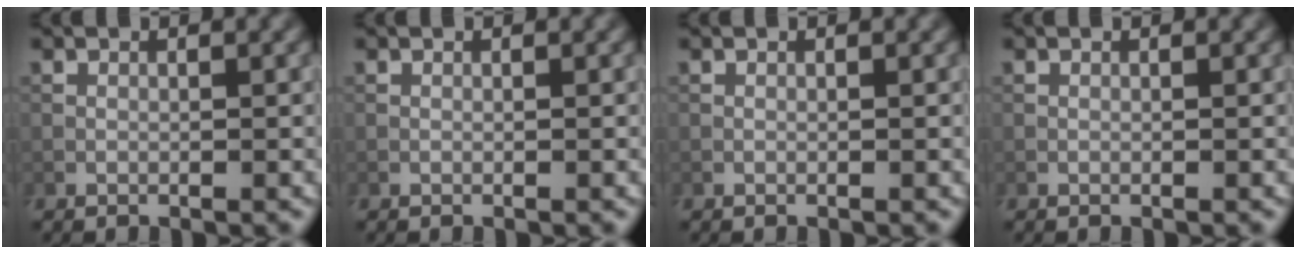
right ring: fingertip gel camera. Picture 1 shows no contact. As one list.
[{"total": 0.0}, {"total": 0.0}, {"total": 0.0}]